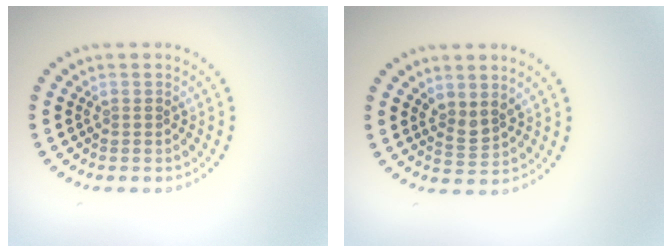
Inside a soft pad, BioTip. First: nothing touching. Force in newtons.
{"total": 1.8, "press": 1.4, "slide": 1.2}